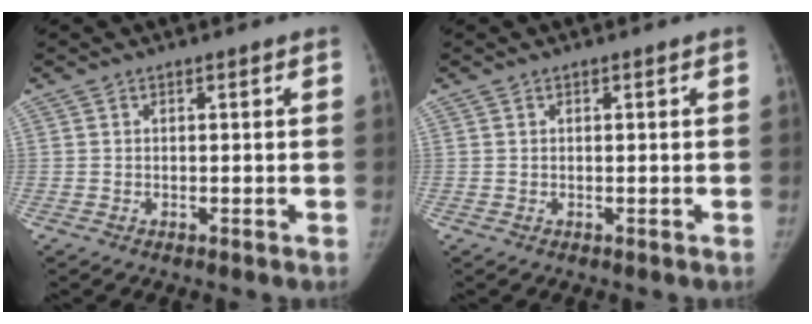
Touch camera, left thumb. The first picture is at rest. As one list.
[{"total": 0.0}]